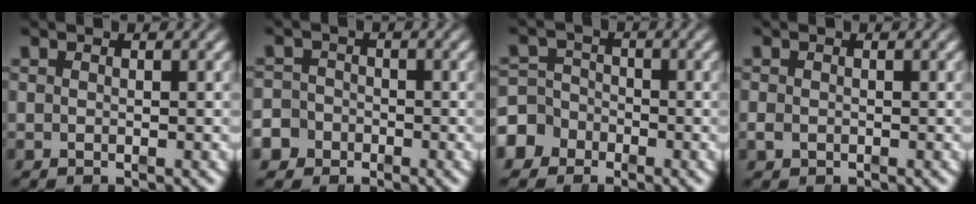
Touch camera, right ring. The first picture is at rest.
{"total": 4.4, "force": [-2.2, 3.8, 0.4], "torque": [-0.013, -0.017, -0.041]}
{"total": 5.6, "force": [-2.7, 4.7, 1.3], "torque": [-0.018, -0.016, -0.045]}
{"total": 0.6, "force": [-0.5, 0.3, 0.2], "torque": [-0.002, -0.003, -0.004]}